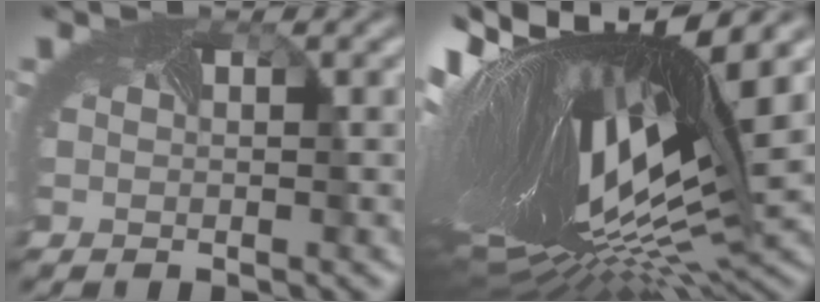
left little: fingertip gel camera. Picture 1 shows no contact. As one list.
[{"total": 19.2, "force": [1.9, 7.2, 17.8], "torque": [-0.329, -0.033, 0.048]}]